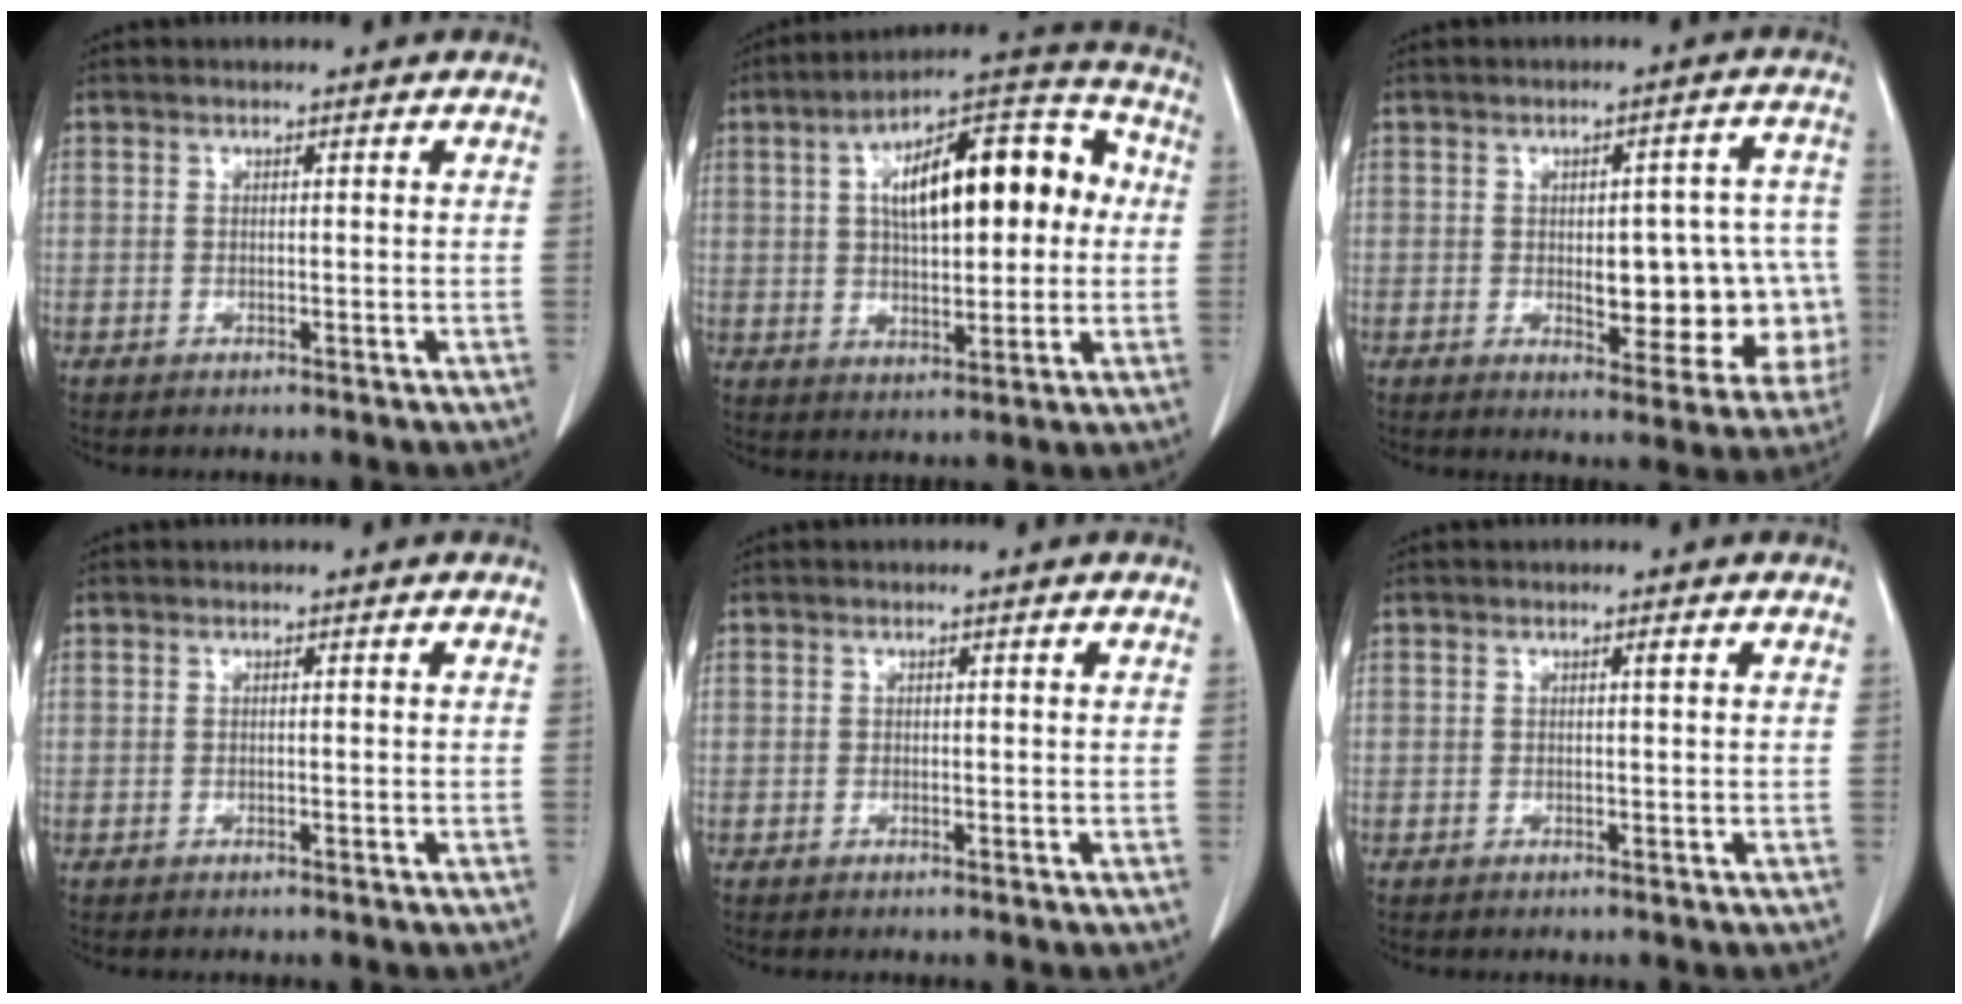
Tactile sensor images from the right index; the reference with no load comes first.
{"total": 19.6, "force": [3.0, 8.0, 17.6], "torque": [-0.284, 0.046, 0.045]}
{"total": 15.9, "force": [-2.4, 6.6, 14.3], "torque": [-0.138, 0.034, -0.009]}
{"total": 0.0}
{"total": 0.0}
{"total": 0.8, "force": [0.3, 0.2, 0.7], "torque": [-0.019, 0.006, 0.007]}